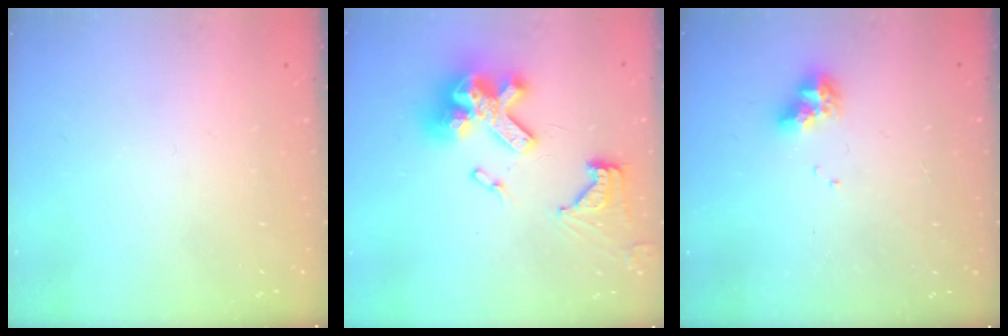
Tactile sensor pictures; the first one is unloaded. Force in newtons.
{"total": 20.2, "press": 20.1, "slide": 2.1}
{"total": 8.3, "press": 8.3, "slide": 1.1}